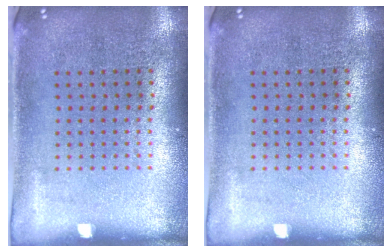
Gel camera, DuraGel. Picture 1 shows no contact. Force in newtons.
{"total": 0.0}